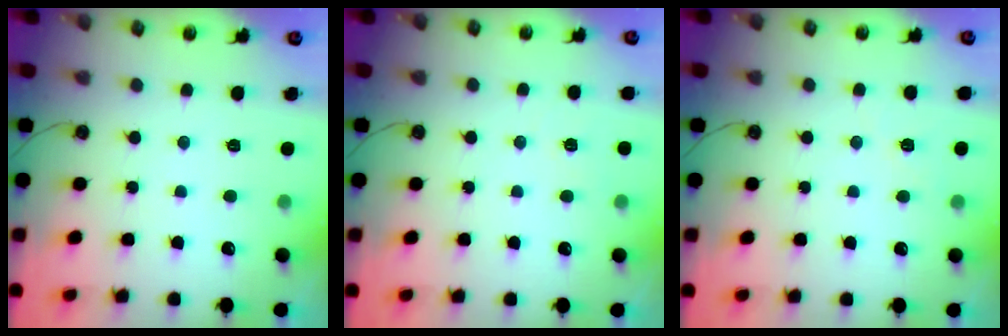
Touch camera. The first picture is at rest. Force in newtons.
{"total": 4.0, "press": 4.0, "slide": 0.2}
{"total": 5.3, "press": 5.0, "slide": 1.7}